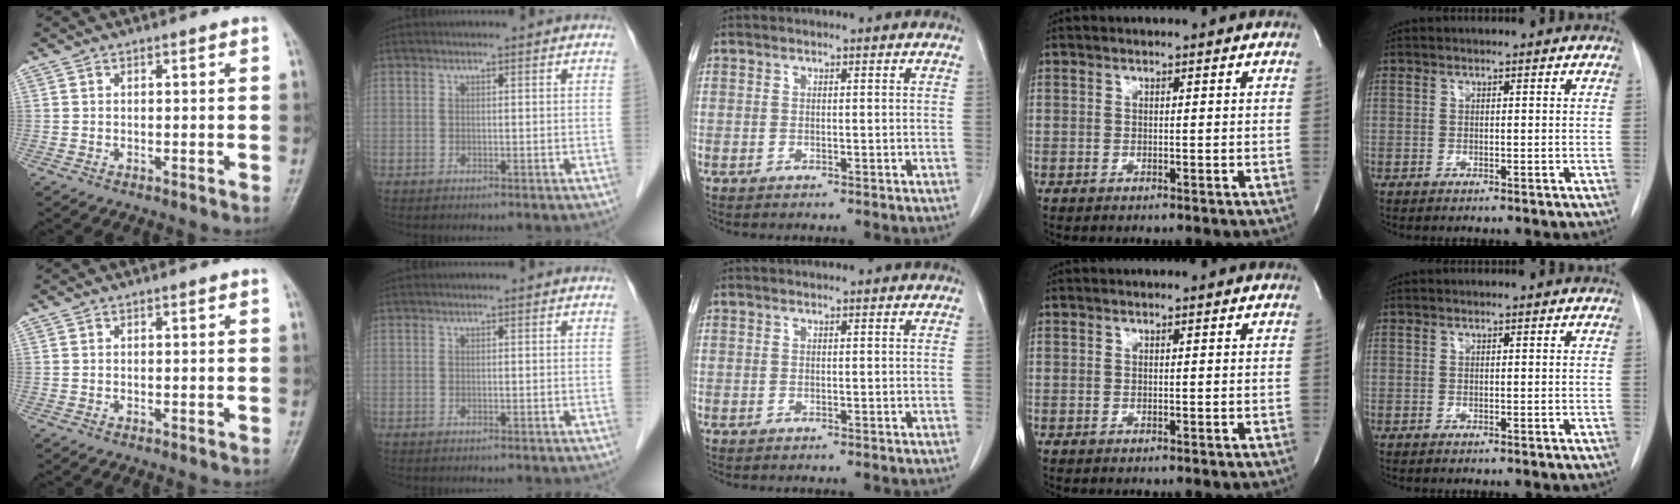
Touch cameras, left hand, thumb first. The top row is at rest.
{}